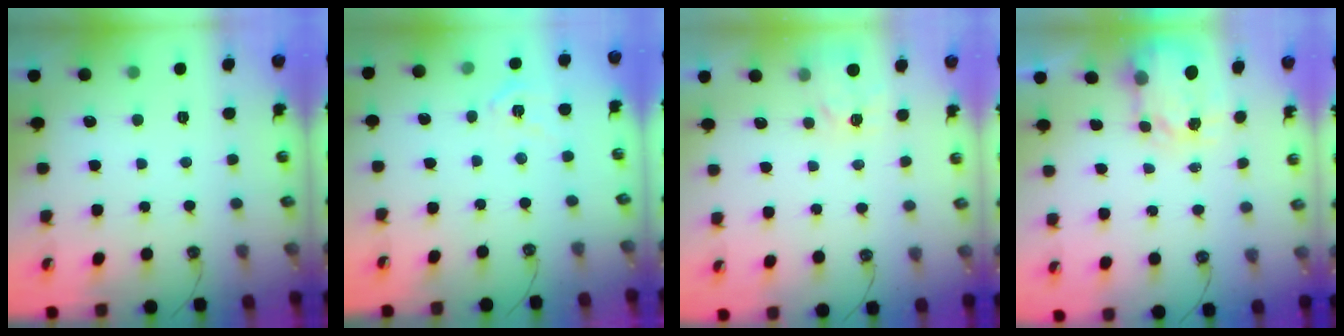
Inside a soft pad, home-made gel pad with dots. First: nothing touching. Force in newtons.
{"total": 6.5, "press": 6.4, "slide": 0.7}
{"total": 5.2, "press": 5.2, "slide": 0.6}
{"total": 3.9, "press": 3.8, "slide": 0.5}